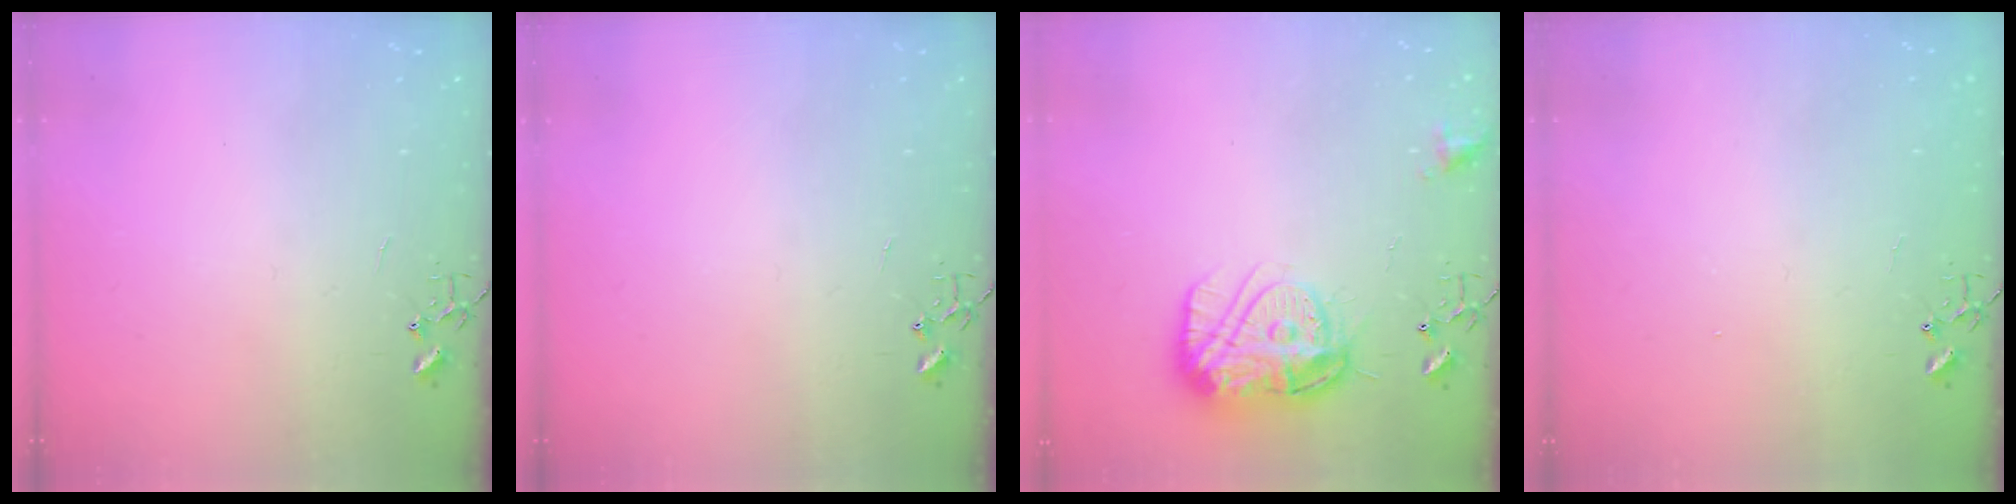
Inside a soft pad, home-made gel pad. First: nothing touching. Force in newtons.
{"total": 0.0}
{"total": 16.8, "press": 16.7, "slide": 1.5}
{"total": 1.1, "press": 1.1, "slide": 0.1}